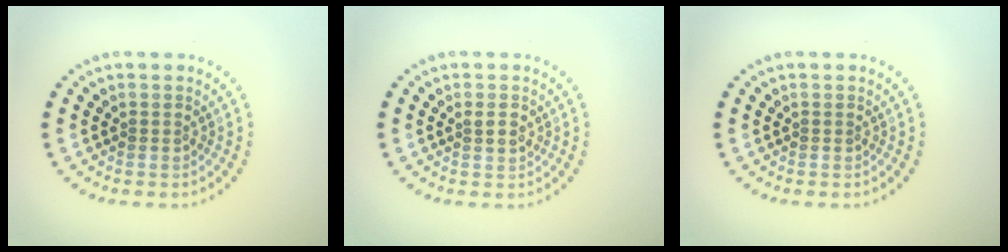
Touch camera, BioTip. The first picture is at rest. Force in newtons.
{"total": 1.0, "press": 1.0, "slide": 0.1}
{"total": 0.0}